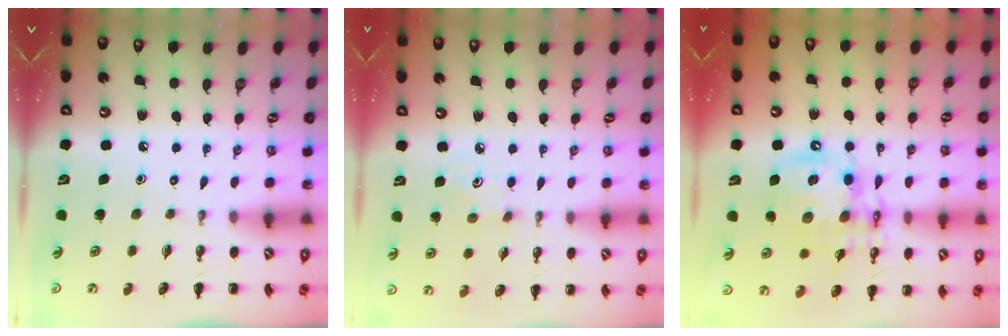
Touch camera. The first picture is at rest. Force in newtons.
{"total": 2.8, "press": 2.7, "slide": 0.8}
{"total": 16.4, "press": 16.0, "slide": 3.5}